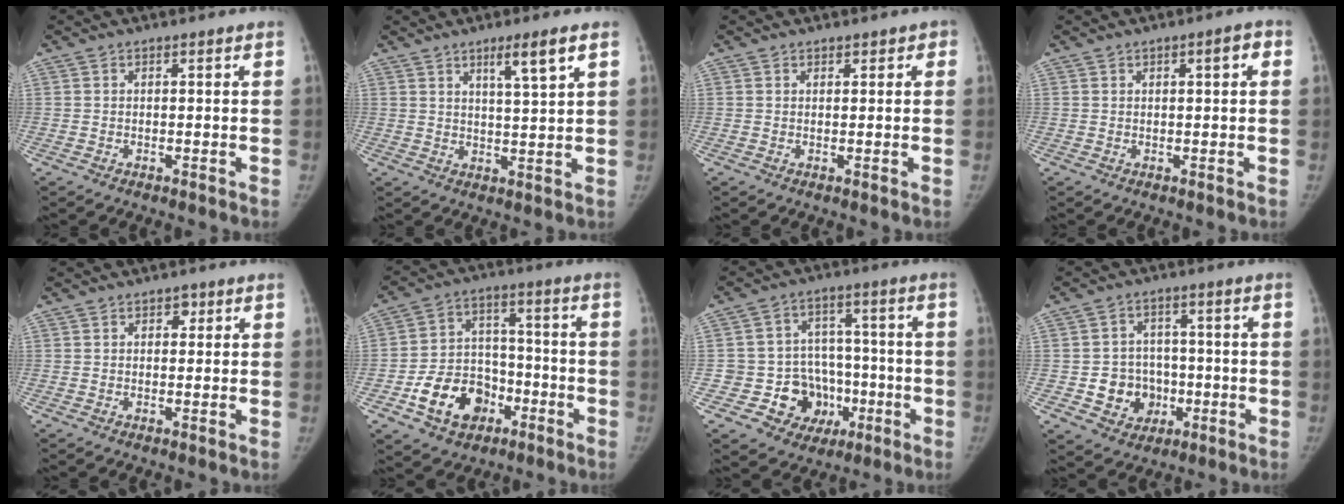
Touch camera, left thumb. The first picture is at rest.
{"total": 5.7, "force": [3.2, 0.2, 4.7], "torque": [-0.077, -0.023, 0.055]}
{"total": 1.3, "force": [0.7, 1.0, 0.4], "torque": [0.017, 0.000, 0.004]}
{"total": 2.5, "force": [0.7, 0.8, 2.3], "torque": [-0.026, 0.006, 0.006]}
{"total": 1.8, "force": [0.9, 1.3, 0.9], "torque": [0.002, -0.001, 0.008]}
{"total": 13.6, "force": [-6.1, 10.1, 6.7], "torque": [-0.077, 0.048, -0.099]}
{"total": 11.9, "force": [-3.7, 10.6, 3.9], "torque": [-0.003, 0.043, -0.046]}
{"total": 8.8, "force": [-2.0, 7.9, 3.3], "torque": [-0.011, 0.016, -0.025]}